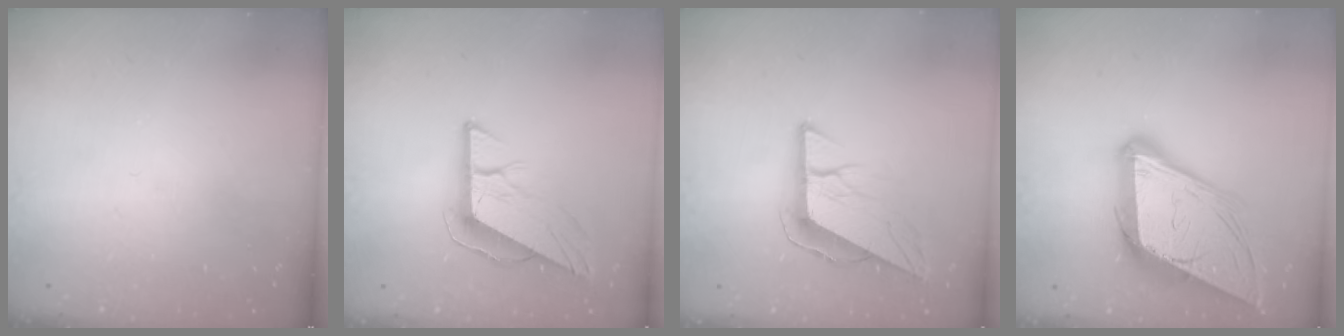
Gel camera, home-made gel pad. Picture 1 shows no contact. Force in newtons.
{"total": 10.5, "press": 10.3, "slide": 1.7}
{"total": 10.2, "press": 9.9, "slide": 2.5}
{"total": 19.2, "press": 18.6, "slide": 4.7}